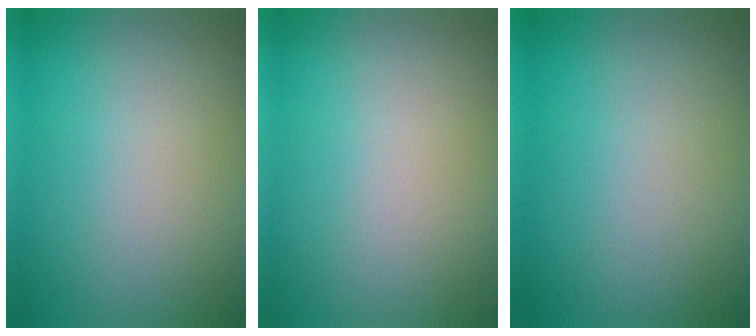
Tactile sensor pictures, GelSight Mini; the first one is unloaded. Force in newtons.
{"total": 0.0}
{"total": 0.0}